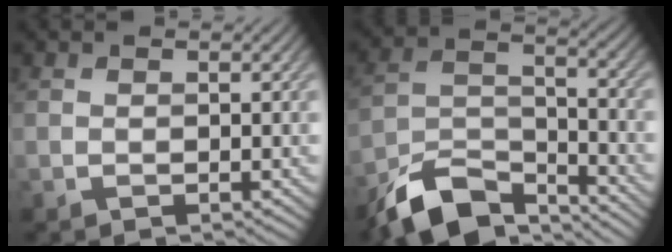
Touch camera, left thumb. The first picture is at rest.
{"total": 11.1, "force": [-8.9, 4.0, 5.3], "torque": [-0.101, -0.006, -0.174]}